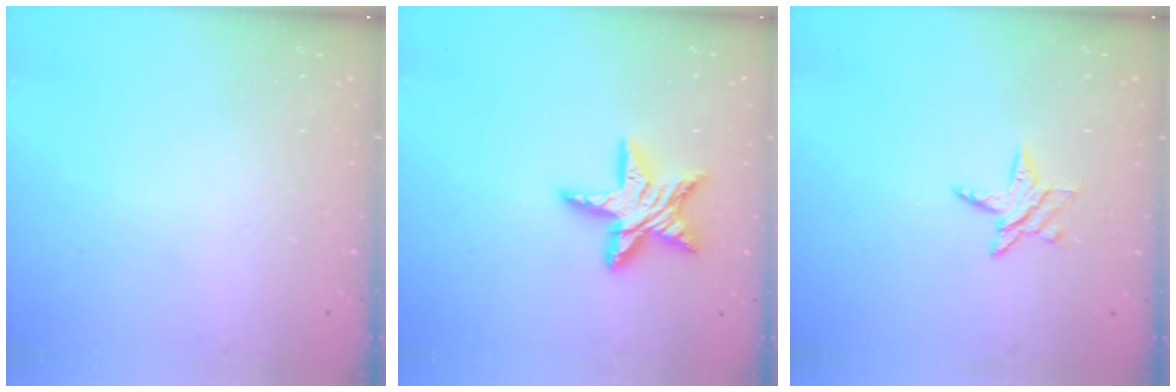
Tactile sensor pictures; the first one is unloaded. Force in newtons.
{"total": 15.0, "press": 14.9, "slide": 1.3}
{"total": 5.7, "press": 5.7, "slide": 0.6}